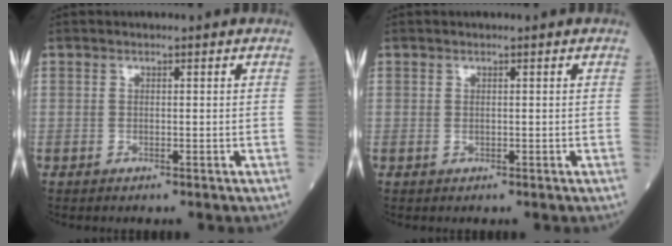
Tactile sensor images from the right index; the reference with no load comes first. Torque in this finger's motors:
{"motor_torque": [0.07, 0.07, 0.00, 0.02]}